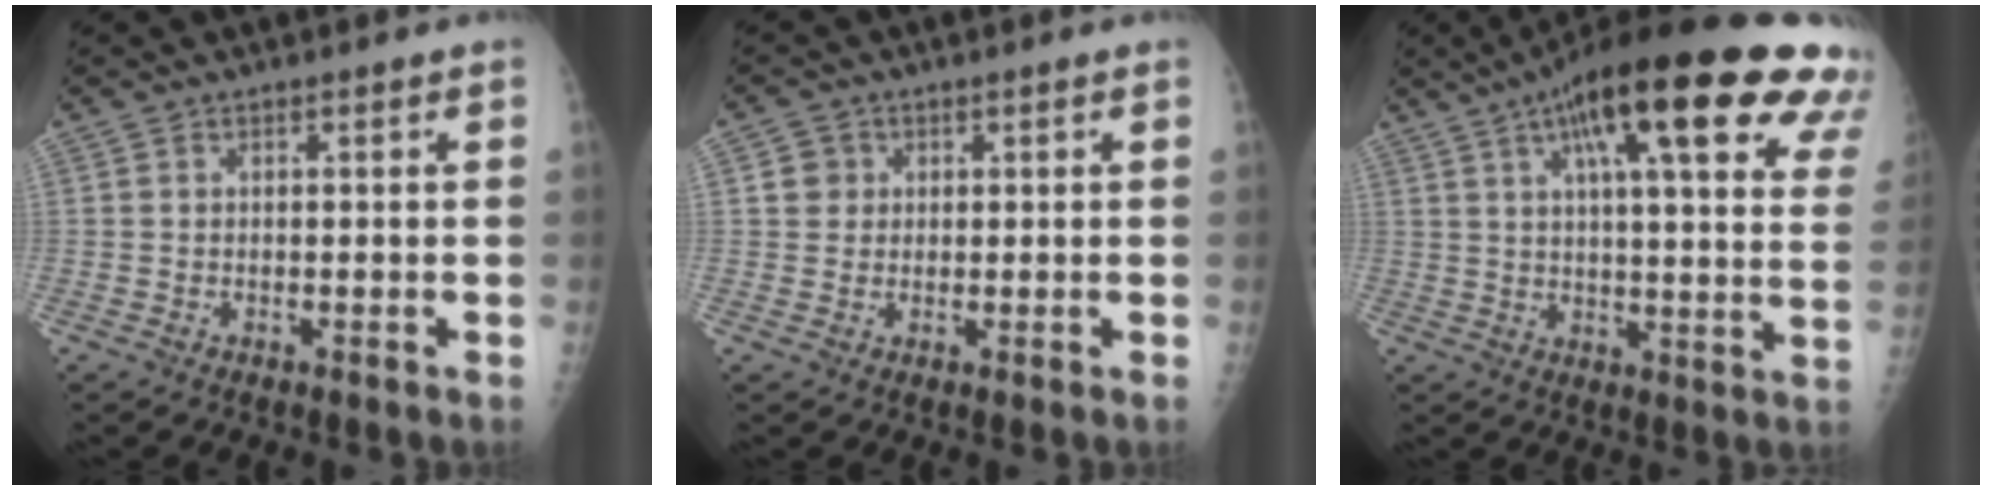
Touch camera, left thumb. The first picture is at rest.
{"total": 3.0, "force": [0.8, 2.8, 0.7], "torque": [0.007, 0.000, 0.009]}
{"total": 30.0, "force": [16.3, 7.4, 24.0], "torque": [-0.286, 0.000, 0.219]}